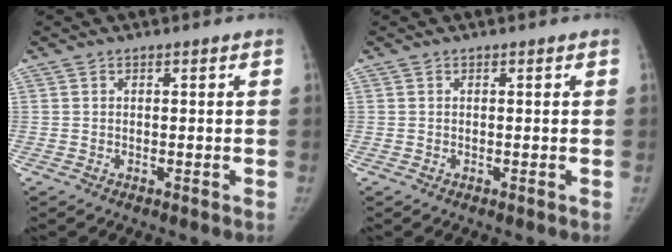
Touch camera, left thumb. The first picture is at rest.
{"total": 0.0}